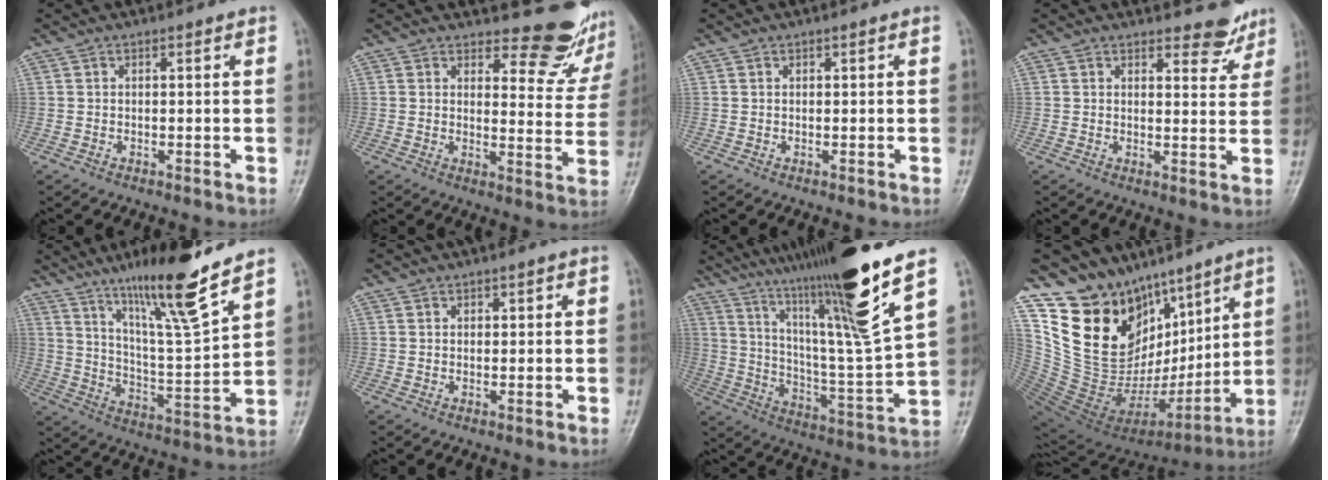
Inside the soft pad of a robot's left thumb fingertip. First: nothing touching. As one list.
[{"total": 11.1, "force": [10.5, 3.5, 1.7], "torque": [0.018, -0.107, 0.109]}, {"total": 0.0}, {"total": 5.1, "force": [4.4, 2.1, 1.3], "torque": [0.006, -0.037, 0.051]}, {"total": 16.4, "force": [11.7, 0.8, 11.6], "torque": [-0.185, -0.069, 0.203]}, {"total": 1.1, "force": [0.5, 0.7, 0.7], "torque": [-0.001, 0.000, 0.007]}, {"total": 22.8, "force": [15.2, 0.6, 17.1], "torque": [-0.266, -0.072, 0.263]}, {"total": 21.5, "force": [12.8, 13.9, 10.2], "torque": [-0.125, -0.053, 0.250]}]